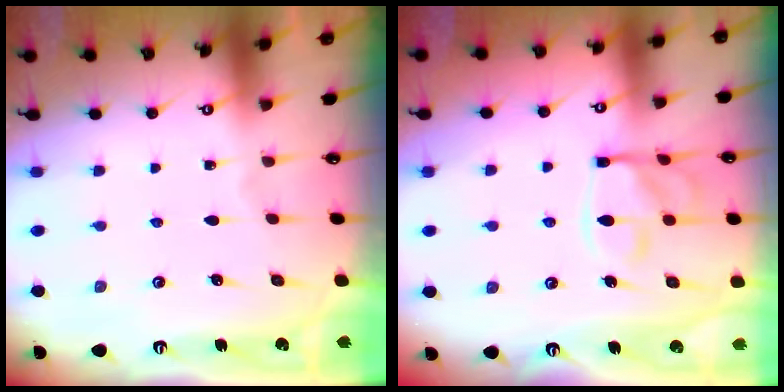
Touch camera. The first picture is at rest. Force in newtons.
{"total": 13.9, "press": 13.8, "slide": 1.5}